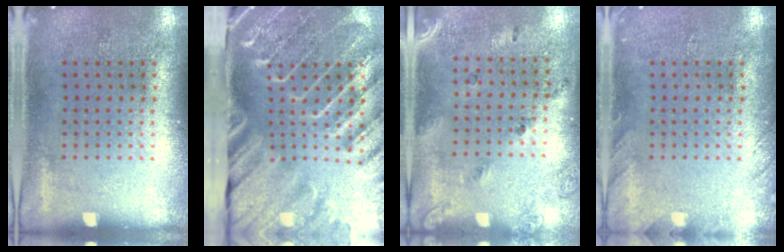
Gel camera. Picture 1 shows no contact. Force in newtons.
{"total": 4.5, "press": 3.4, "slide": 2.8}
{"total": 1.5, "press": 1.0, "slide": 1.1}
{"total": 1.4, "press": 1.4, "slide": 0.1}